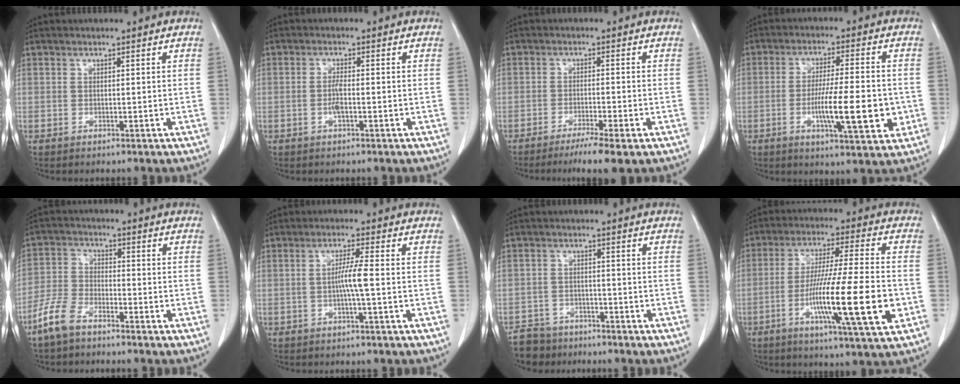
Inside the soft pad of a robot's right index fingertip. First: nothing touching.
{"total": 2.1, "force": [-0.6, 0.3, 2.0], "torque": [-0.044, 0.000, -0.013]}
{"total": 6.2, "force": [-4.2, -0.1, 4.6], "torque": [-0.068, -0.013, -0.066]}
{"total": 11.3, "force": [-2.7, 1.6, 10.9], "torque": [-0.174, -0.008, -0.043]}
{"total": 6.3, "force": [-4.7, 2.6, 3.2], "torque": [-0.083, -0.002, -0.101]}
{"total": 3.7, "force": [-0.6, -0.5, 3.6], "torque": [-0.068, 0.001, -0.011]}
{"total": 5.3, "force": [-4.3, 2.9, -0.5], "torque": [0.013, 0.002, -0.079]}
{"total": 16.2, "force": [-4.7, 0.3, 15.5], "torque": [-0.275, -0.019, -0.083]}